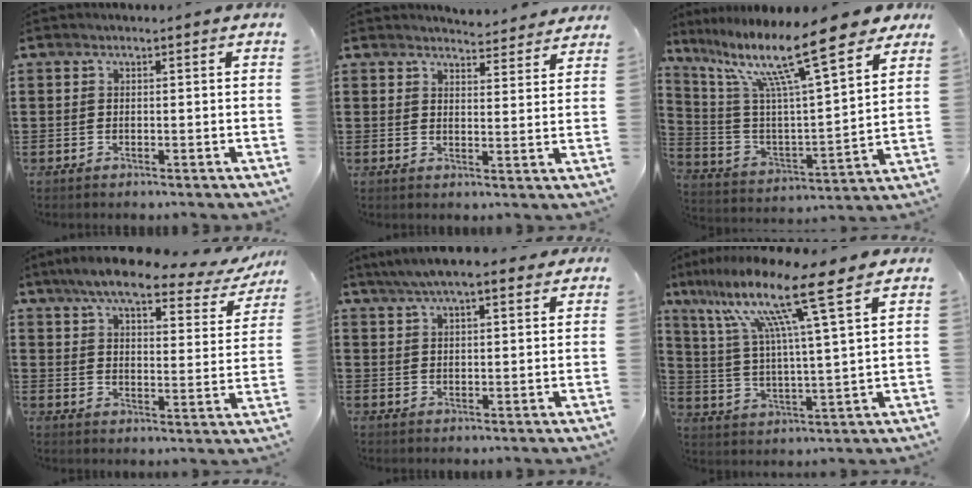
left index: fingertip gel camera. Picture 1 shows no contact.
{"total": 4.1, "force": [4.1, 0.2, 0.2], "torque": [-0.008, -0.022, 0.074]}
{"total": 15.7, "force": [11.2, 2.3, 10.9], "torque": [-0.217, -0.067, 0.178]}
{"total": 8.5, "force": [7.0, 1.3, 4.6], "torque": [-0.109, -0.030, 0.118]}
{"total": 5.7, "force": [4.7, 1.0, 3.1], "torque": [-0.071, -0.003, 0.085]}
{"total": 13.6, "force": [9.2, 0.3, 9.9], "torque": [-0.215, -0.046, 0.143]}